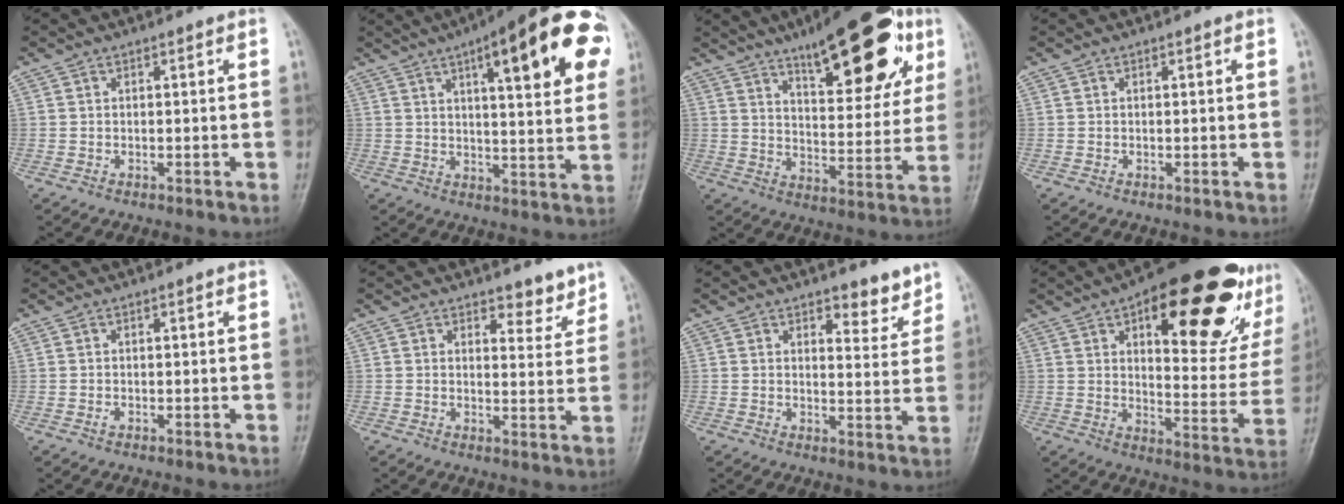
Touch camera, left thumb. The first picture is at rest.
{"total": 22.9, "force": [8.8, 6.2, 20.2], "torque": [-0.251, -0.003, 0.111]}
{"total": 22.7, "force": [12.2, 8.2, 17.2], "torque": [-0.203, -0.034, 0.181]}
{"total": 0.0}
{"total": 0.8, "force": [0.0, 0.4, 0.7], "torque": [-0.007, 0.003, 0.001]}
{"total": 4.0, "force": [3.4, 1.8, 1.3], "torque": [0.008, -0.026, 0.045]}
{"total": 5.0, "force": [4.0, 2.2, 2.1], "torque": [0.001, -0.031, 0.055]}
{"total": 29.1, "force": [14.9, 11.4, 22.2], "torque": [-0.259, -0.026, 0.209]}